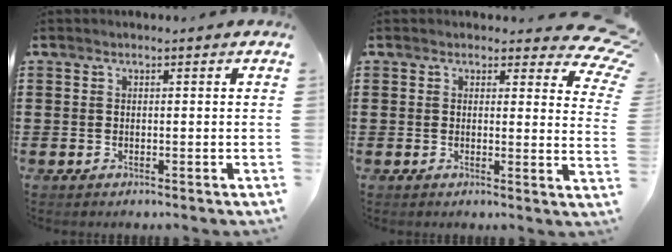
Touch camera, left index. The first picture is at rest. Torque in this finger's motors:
{"motor_torque": [-0.17, -1.27, -0.11, -0.21]}